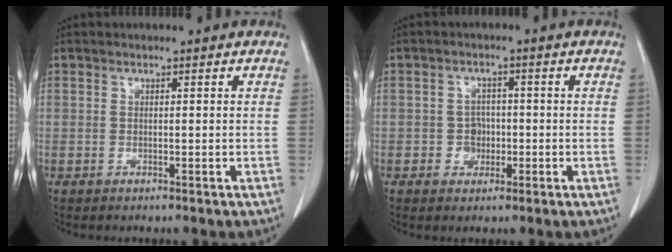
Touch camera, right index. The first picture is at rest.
{"total": 3.0, "force": [-0.6, 2.8, 1.0], "torque": [-0.006, 0.008, -0.006]}